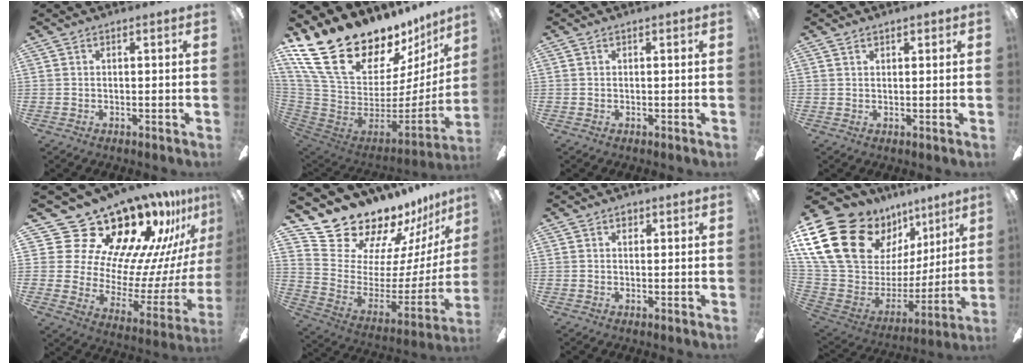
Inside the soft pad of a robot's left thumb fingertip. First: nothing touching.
{"total": 25.0, "force": [17.9, 12.3, 12.4], "torque": [-0.232, -0.135, 0.352]}
{"total": 0.0}
{"total": 1.1, "force": [1.0, 0.5, 0.3], "torque": [-0.008, 0.000, 0.018]}
{"total": 23.4, "force": [18.4, 11.5, 8.7], "torque": [-0.127, -0.170, 0.353]}
{"total": 17.1, "force": [16.1, 5.3, 2.0], "torque": [-0.058, -0.155, 0.299]}
{"total": 1.3, "force": [0.7, 0.9, 0.6], "torque": [0.004, -0.004, 0.009]}
{"total": 23.9, "force": [12.4, 15.7, 13.1], "torque": [-0.280, -0.066, 0.252]}